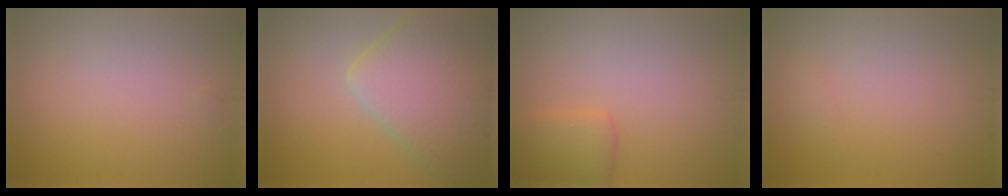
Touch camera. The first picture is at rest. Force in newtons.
{"total": 8.8, "press": 8.7, "slide": 0.5}
{"total": 2.5, "press": 2.5, "slide": 0.2}
{"total": 0.5, "press": 0.5, "slide": 0.0}